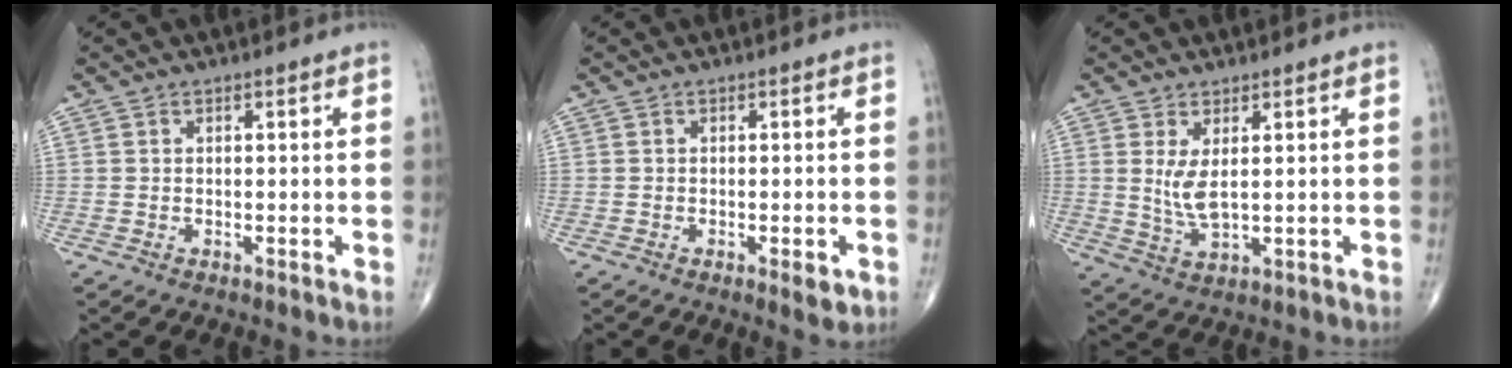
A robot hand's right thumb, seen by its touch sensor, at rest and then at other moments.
{"total": 2.6, "force": [-1.0, 0.9, 2.3], "torque": [-0.025, -0.003, -0.010]}
{"total": 4.9, "force": [1.2, 1.8, 4.4], "torque": [-0.090, -0.018, 0.033]}